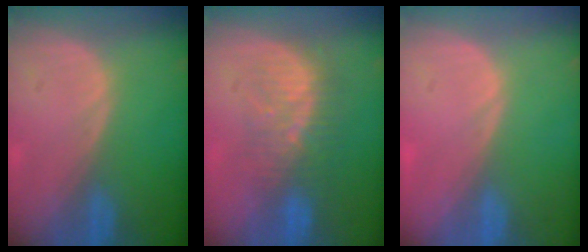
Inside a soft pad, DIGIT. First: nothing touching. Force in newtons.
{"total": 8.0, "press": 7.6, "slide": 2.6}
{"total": 0.5, "press": 0.0, "slide": 0.5}